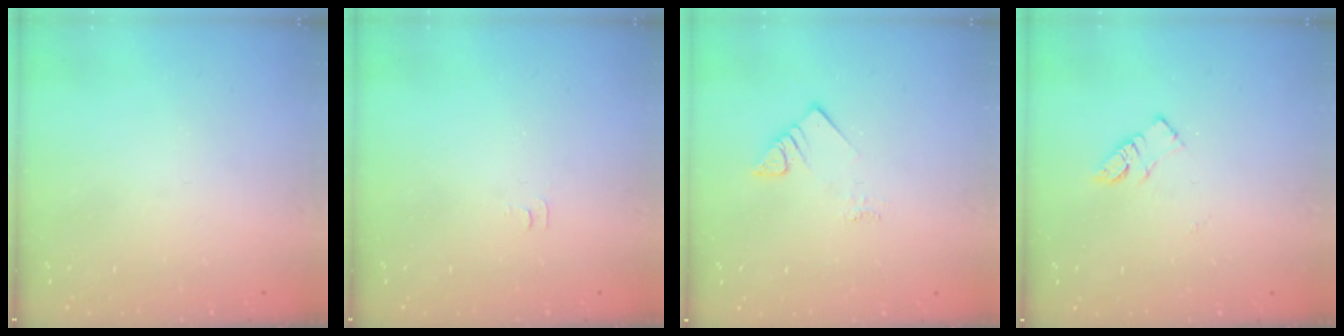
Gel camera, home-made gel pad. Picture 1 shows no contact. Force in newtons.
{"total": 4.6, "press": 4.5, "slide": 0.6}
{"total": 4.0, "press": 3.9, "slide": 0.3}
{"total": 5.5, "press": 5.4, "slide": 0.5}